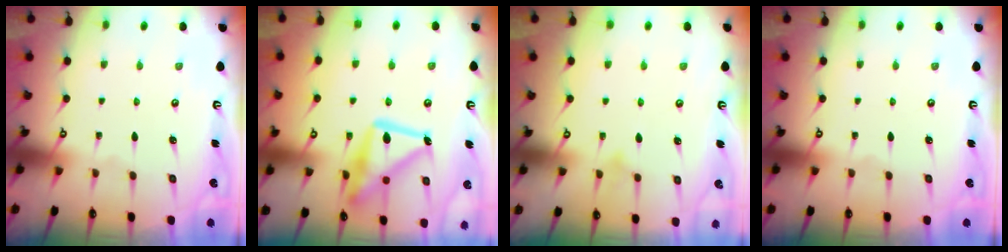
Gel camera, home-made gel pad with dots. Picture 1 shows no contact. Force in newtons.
{"total": 20.2, "press": 20.2, "slide": 1.5}
{"total": 7.4, "press": 7.4, "slide": 0.6}
{"total": 0.0}